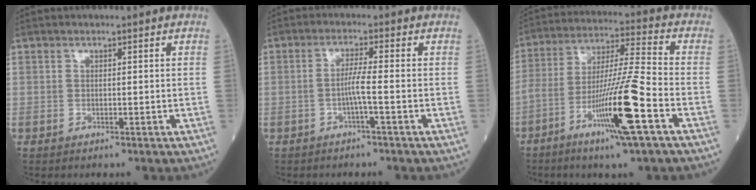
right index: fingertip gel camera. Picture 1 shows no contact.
{"total": 3.1, "force": [-0.9, -0.6, 2.9], "torque": [-0.054, 0.002, -0.019]}
{"total": 14.2, "force": [-6.3, -0.5, 12.7], "torque": [-0.241, -0.011, -0.115]}